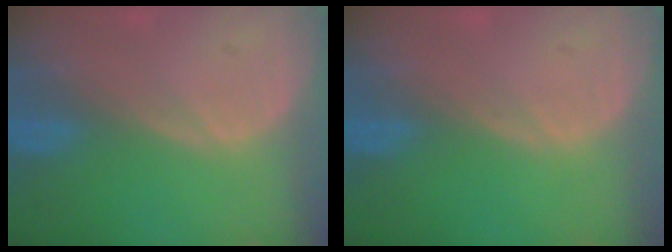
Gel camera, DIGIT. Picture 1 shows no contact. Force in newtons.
{"total": 0.0}